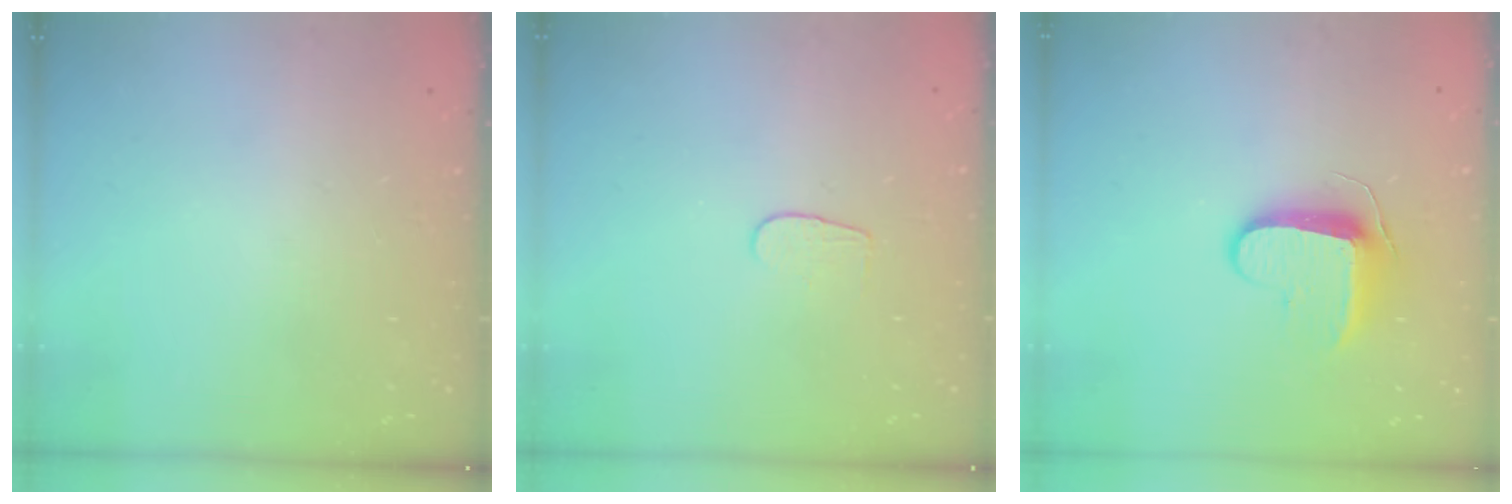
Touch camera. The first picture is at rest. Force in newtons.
{"total": 4.3, "press": 4.3, "slide": 0.5}
{"total": 8.9, "press": 8.9, "slide": 0.2}